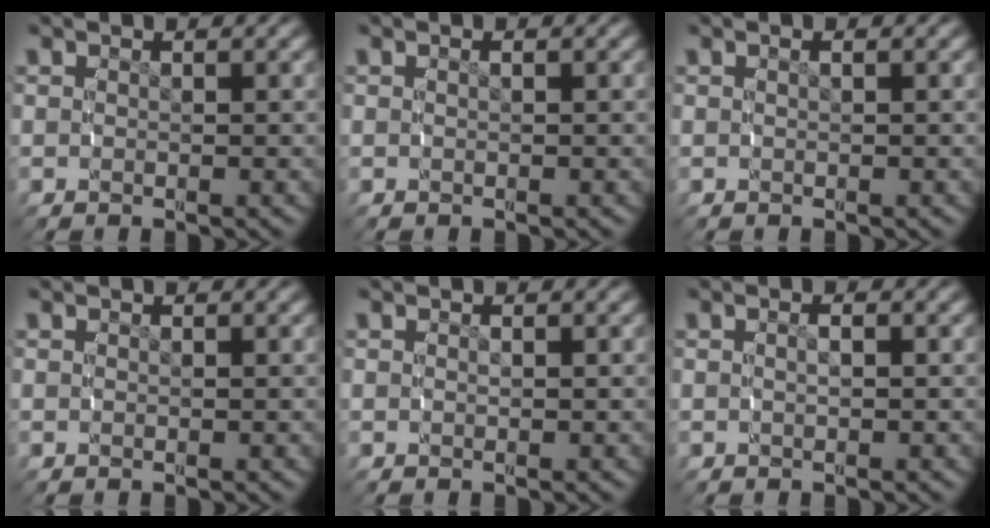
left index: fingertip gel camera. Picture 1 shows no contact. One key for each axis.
{"total": 0.0}
{"total": 0.0}
{"total": 0.0}
{"total": 0.0}
{"total": 0.9, "fx": -0.2, "fy": 0.1, "fz": 0.9, "tx": -0.017, "ty": -0.002, "tz": 0.000}